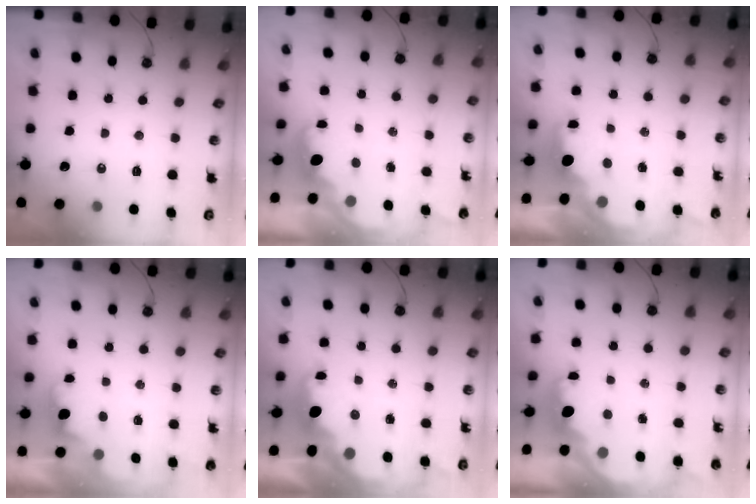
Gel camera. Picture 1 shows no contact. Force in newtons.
{"total": 1.7, "press": 1.6, "slide": 0.6}
{"total": 2.0, "press": 1.9, "slide": 0.7}
{"total": 0.9, "press": 0.6, "slide": 0.7}
{"total": 3.0, "press": 2.9, "slide": 0.6}
{"total": 2.3, "press": 2.2, "slide": 0.5}